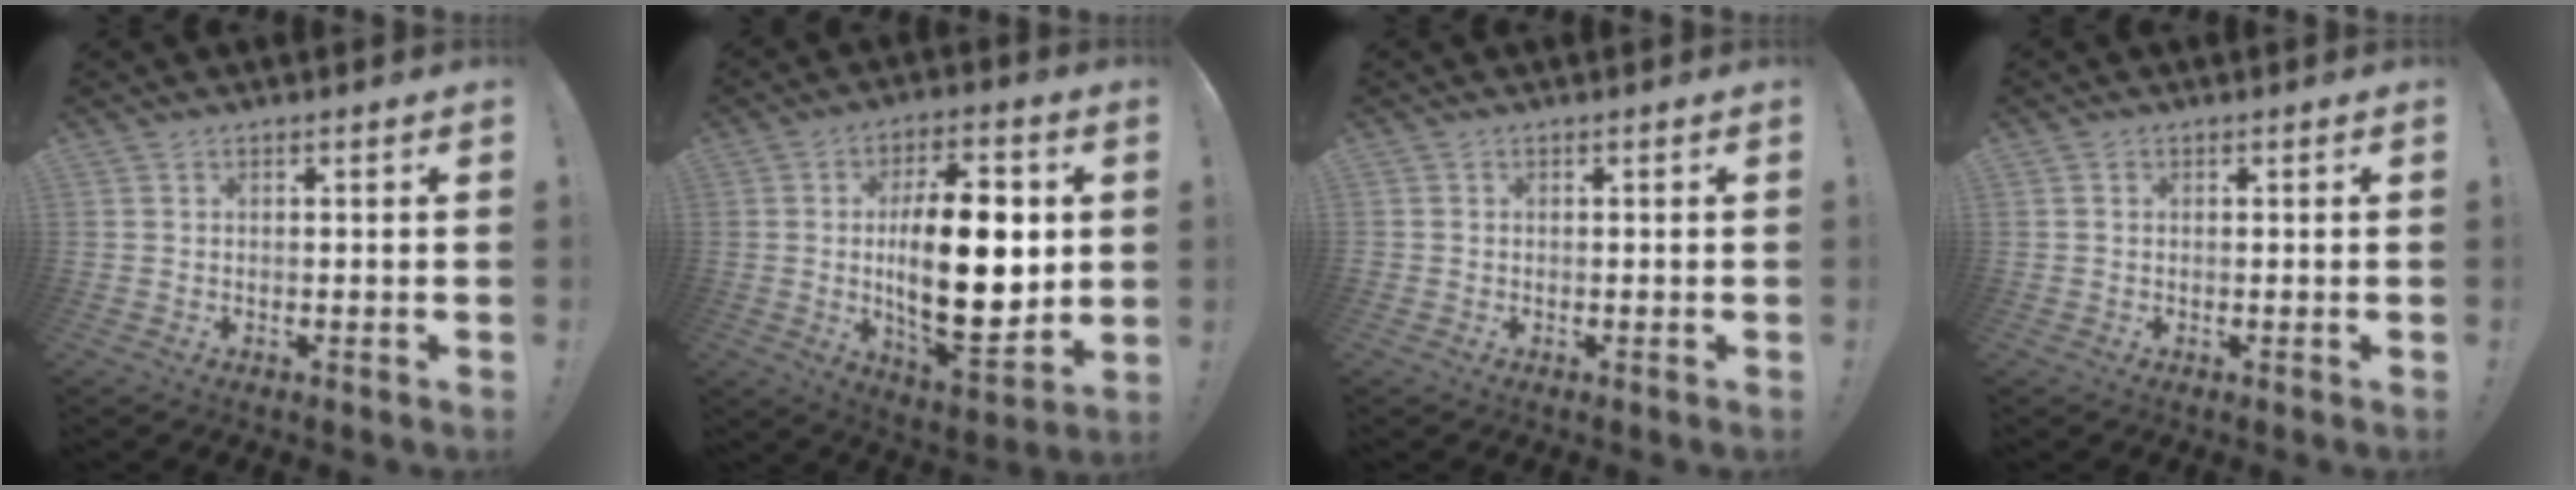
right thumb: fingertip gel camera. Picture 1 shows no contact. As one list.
[{"total": 23.0, "force": [1.2, 10.2, 20.6], "torque": [-0.339, -0.004, 0.019]}, {"total": 0.7, "force": [-0.3, 0.6, 0.0], "torque": [0.001, 0.002, -0.006]}, {"total": 0.6, "force": [0.0, 0.6, 0.1], "torque": [-0.007, 0.005, 0.001]}]